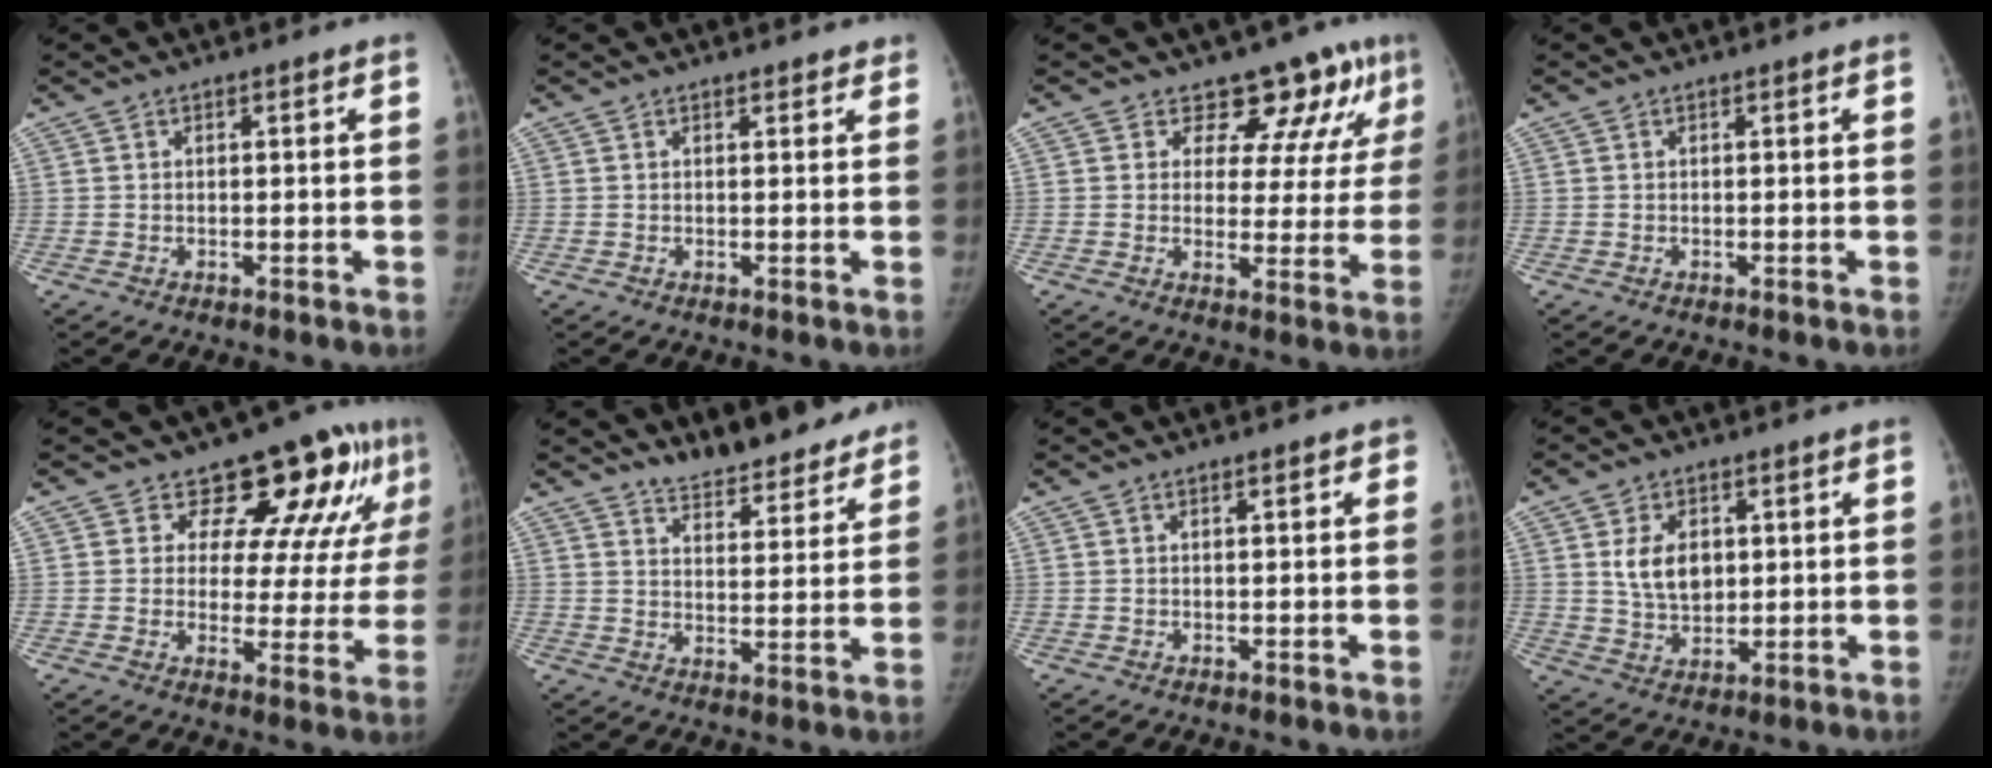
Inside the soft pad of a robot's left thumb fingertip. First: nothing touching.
{"total": 1.8, "force": [1.5, 0.8, 0.4], "torque": [0.011, -0.004, 0.015]}
{"total": 11.4, "force": [8.2, 6.4, 4.5], "torque": [-0.004, -0.041, 0.088]}
{"total": 0.0}
{"total": 15.1, "force": [9.5, 7.1, 9.2], "torque": [-0.066, -0.055, 0.112]}
{"total": 14.0, "force": [12.4, 4.5, 4.8], "torque": [-0.028, -0.068, 0.168]}
{"total": 1.6, "force": [0.8, 0.6, 1.2], "torque": [-0.012, 0.000, 0.009]}
{"total": 8.0, "force": [2.1, 5.6, 5.3], "torque": [-0.065, -0.016, 0.046]}